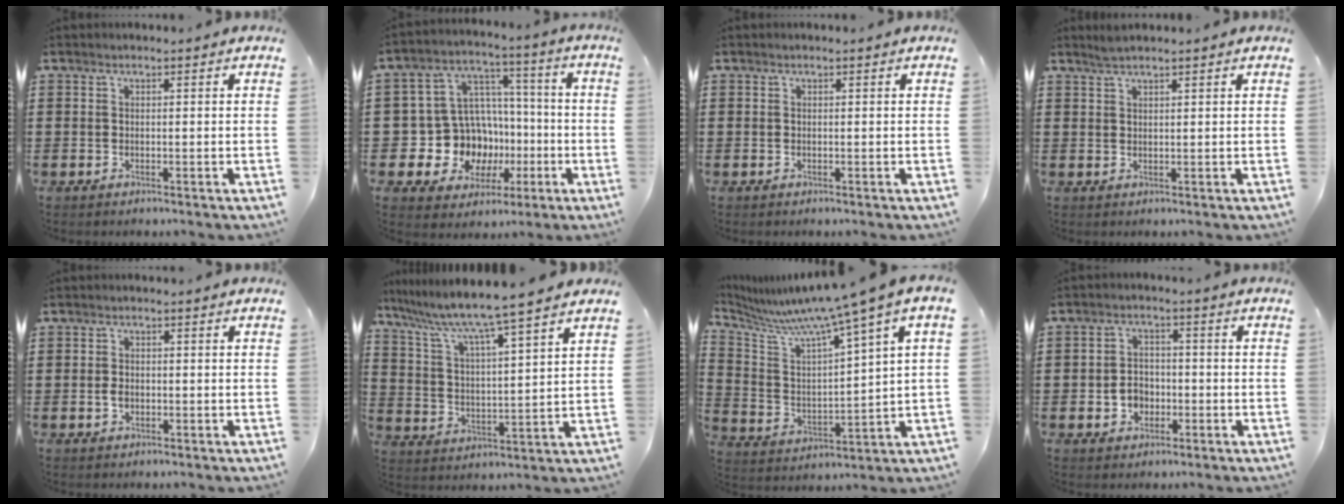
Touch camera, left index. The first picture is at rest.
{"total": 11.9, "force": [-2.7, 11.0, 3.6], "torque": [-0.111, 0.003, -0.030]}
{"total": 0.0}
{"total": 1.8, "force": [1.5, 0.1, 0.9], "torque": [-0.020, 0.001, 0.028]}
{"total": 1.6, "force": [-0.4, 1.1, 1.1], "torque": [-0.032, 0.001, -0.010]}
{"total": 7.3, "force": [6.5, -0.8, 3.4], "torque": [-0.093, -0.048, 0.102]}
{"total": 8.0, "force": [6.2, -0.3, 5.0], "torque": [-0.127, -0.049, 0.094]}
{"total": 3.8, "force": [-1.3, 3.1, 1.8], "torque": [-0.040, 0.004, -0.026]}